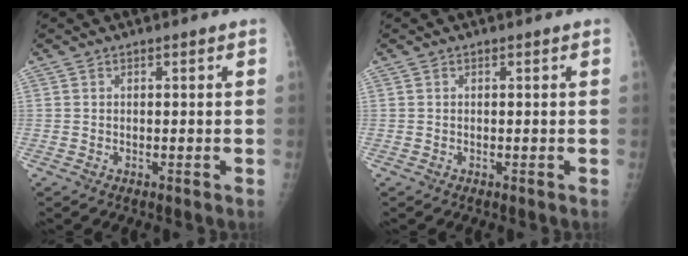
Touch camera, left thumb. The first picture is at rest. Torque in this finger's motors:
{"motor_torque": [0.00, 0.00, -0.01, 0.00, 0.00]}